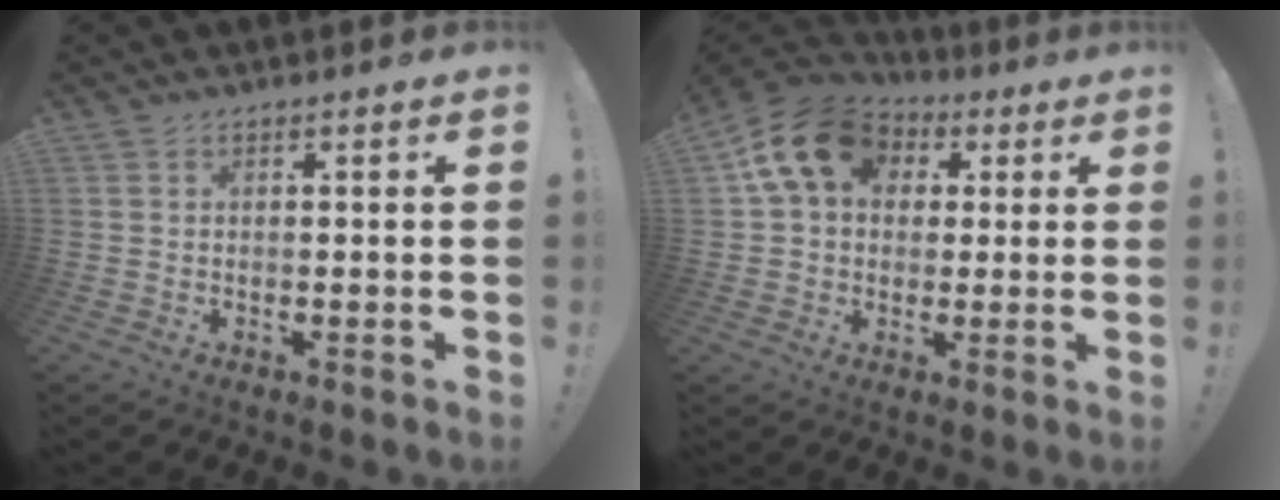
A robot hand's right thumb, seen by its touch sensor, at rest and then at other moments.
{"total": 14.9, "force": [5.1, 11.1, 8.6], "torque": [-0.142, -0.008, 0.098]}